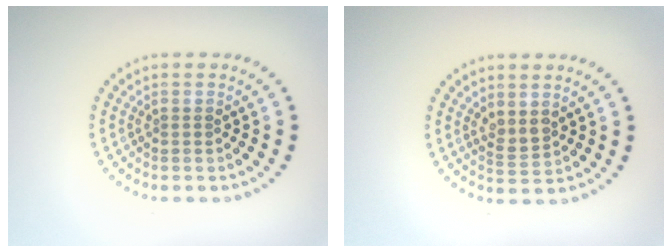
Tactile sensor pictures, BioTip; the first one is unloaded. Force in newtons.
{"total": 1.5, "press": 1.3, "slide": 0.7}